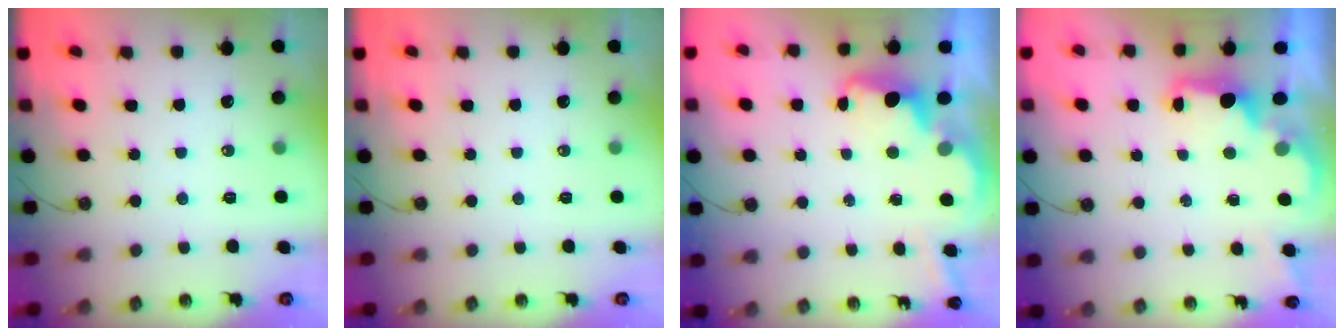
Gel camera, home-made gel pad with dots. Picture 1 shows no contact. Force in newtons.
{"total": 0.0}
{"total": 3.7, "press": 3.7, "slide": 0.7}
{"total": 2.1, "press": 2.0, "slide": 0.7}